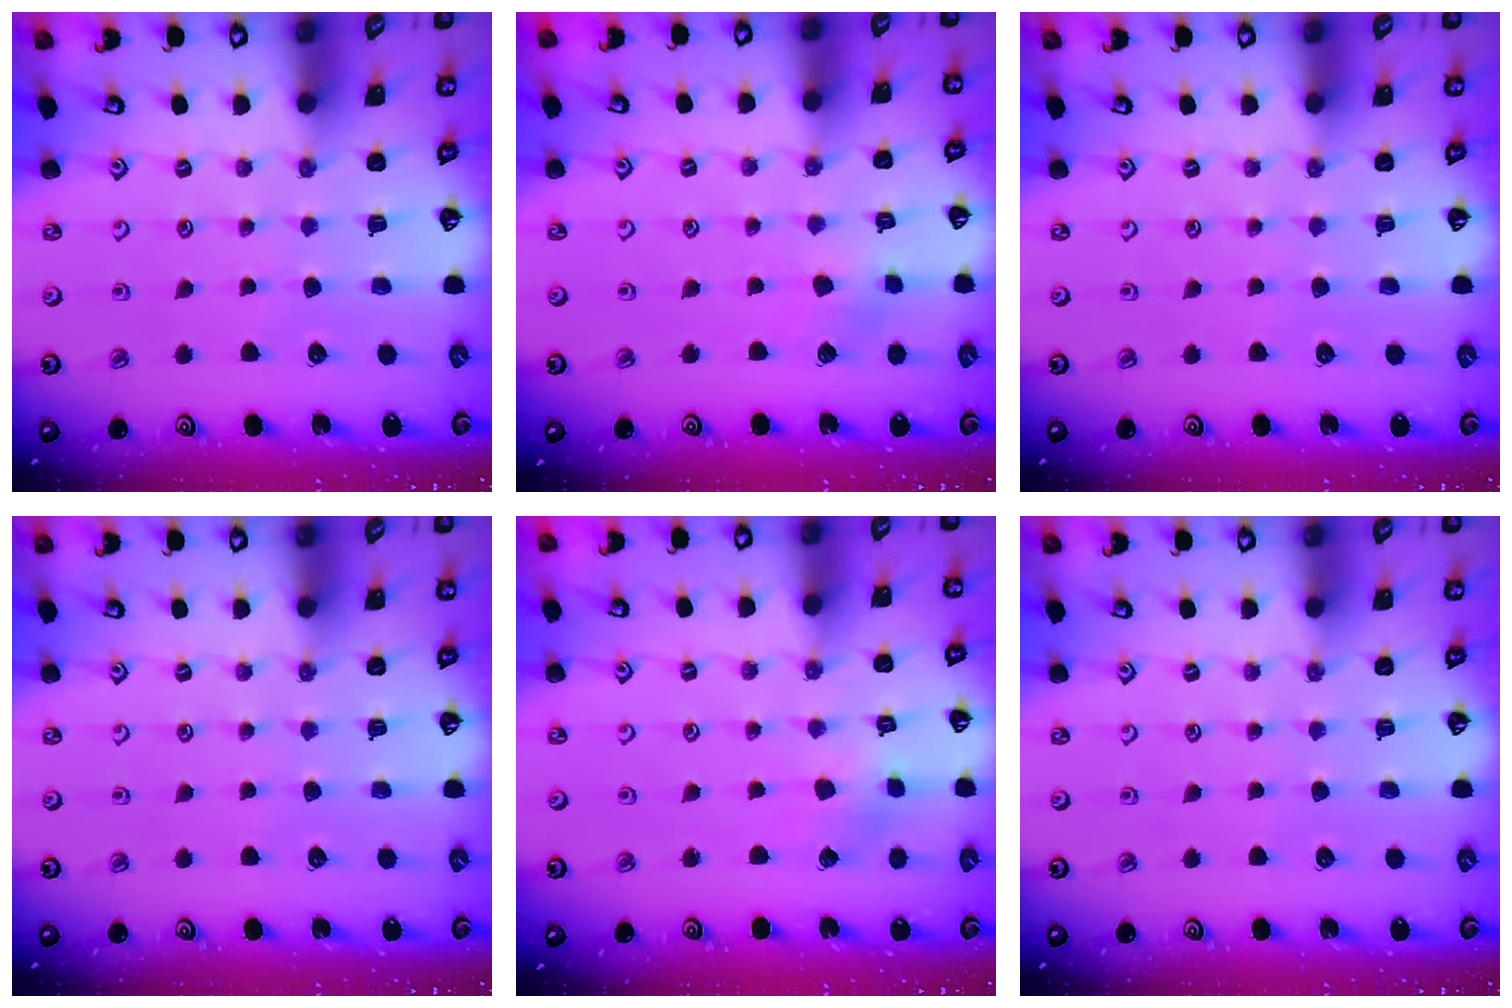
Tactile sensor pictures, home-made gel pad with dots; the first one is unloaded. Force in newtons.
{"total": 2.9, "press": 2.8, "slide": 0.8}
{"total": 0.0}
{"total": 0.0}
{"total": 2.2, "press": 2.2, "slide": 0.3}
{"total": 0.0}